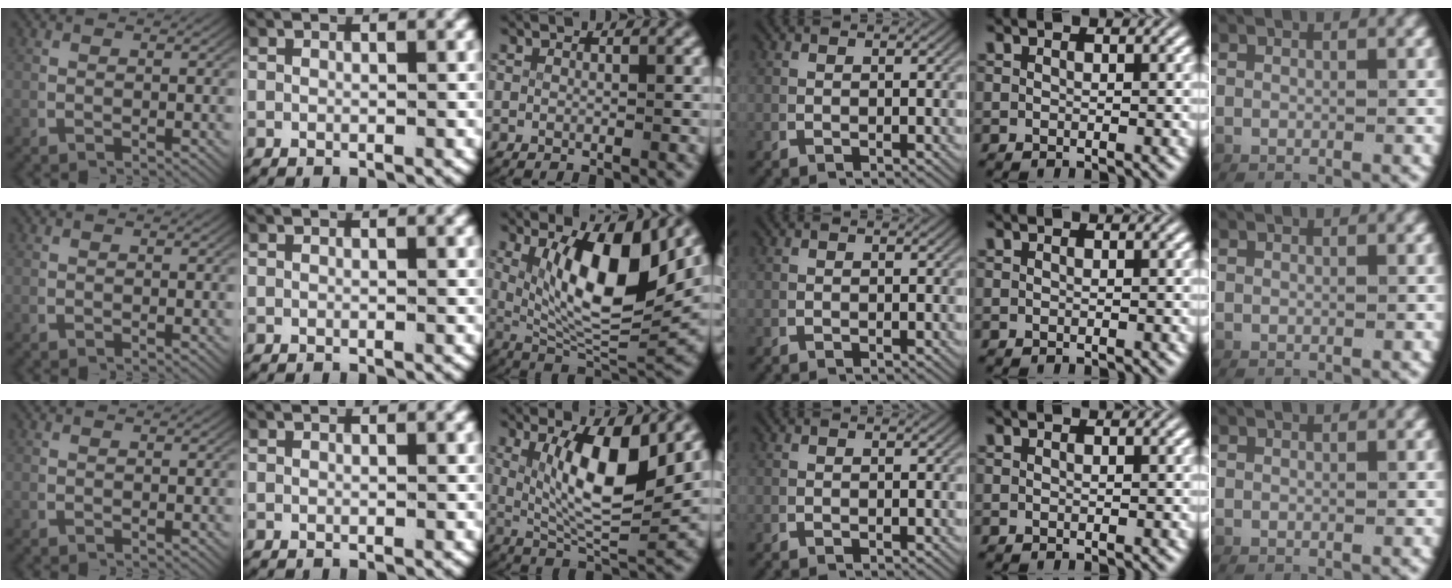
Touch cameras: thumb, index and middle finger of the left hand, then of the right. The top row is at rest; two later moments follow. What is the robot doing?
{"motion": "lift_and_place", "object": "plastic wrap"}